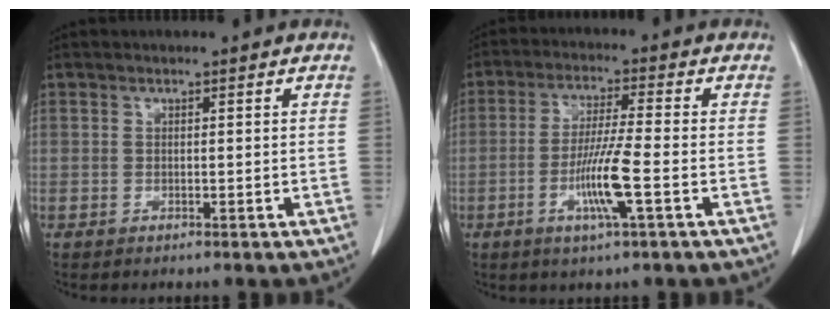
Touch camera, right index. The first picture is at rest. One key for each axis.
{"total": 8.1, "fx": -2.7, "fy": -0.4, "fz": 7.6, "tx": -0.147, "ty": -0.011, "tz": -0.054}